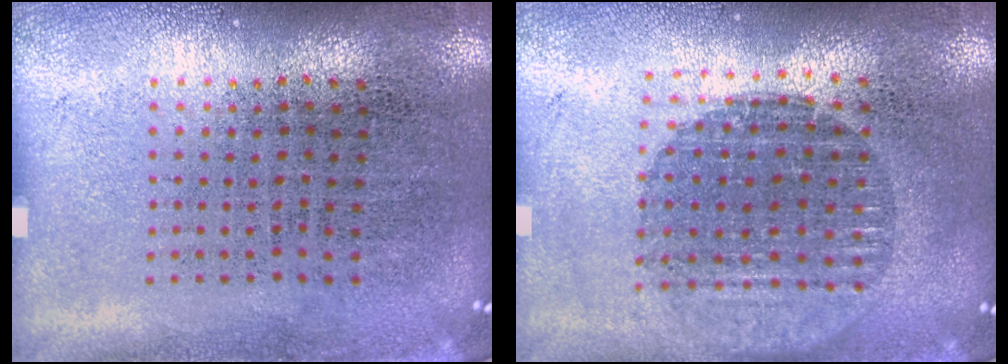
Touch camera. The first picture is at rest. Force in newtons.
{"total": 1.6, "press": 1.4, "slide": 0.8}